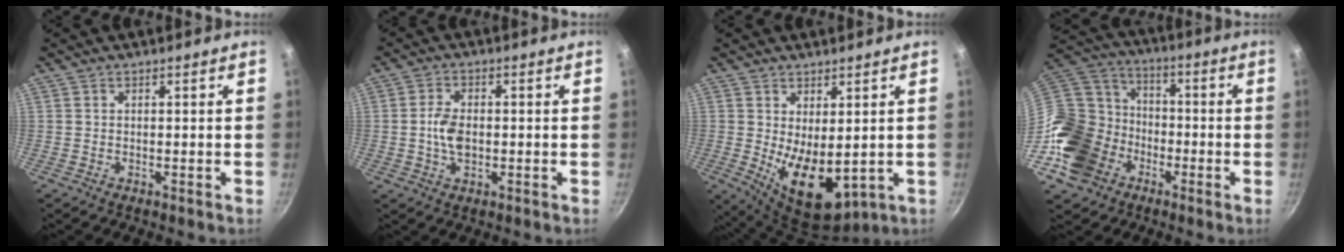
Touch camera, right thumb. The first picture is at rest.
{"total": 5.4, "force": [-0.4, 3.3, 4.2], "torque": [-0.080, 0.005, -0.007]}
{"total": 12.0, "force": [-0.9, 6.1, 10.3], "torque": [-0.153, -0.020, 0.016]}
{"total": 21.7, "force": [-8.5, 17.1, 10.3], "torque": [-0.230, 0.065, -0.157]}